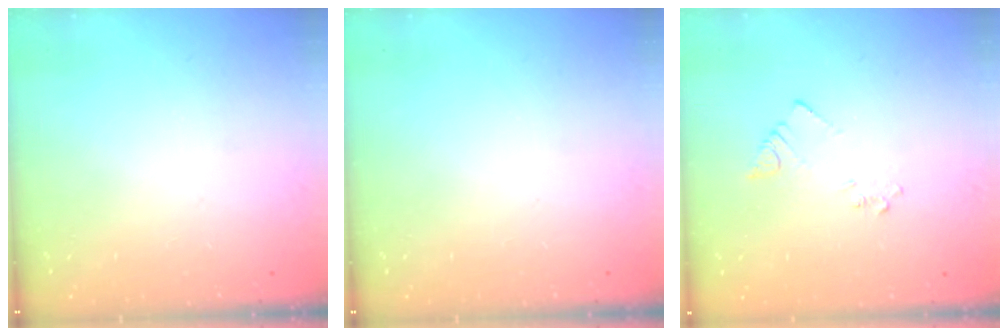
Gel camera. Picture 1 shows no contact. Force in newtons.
{"total": 0.0}
{"total": 3.6, "press": 3.6, "slide": 0.6}